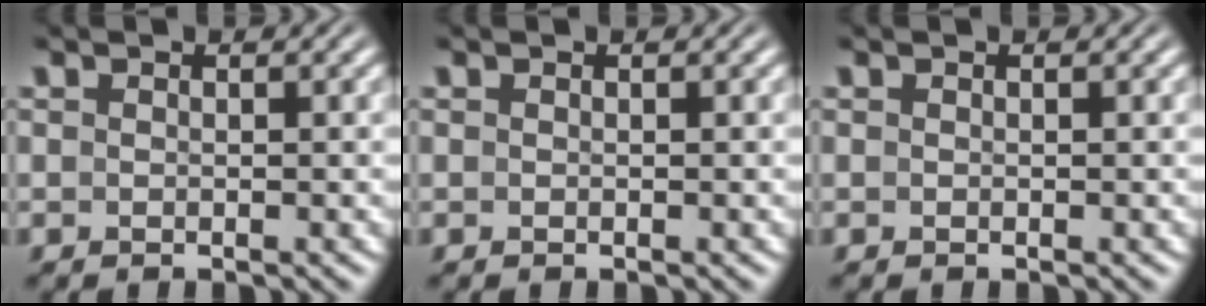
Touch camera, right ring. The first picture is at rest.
{"total": 0.0}
{"total": 0.0}